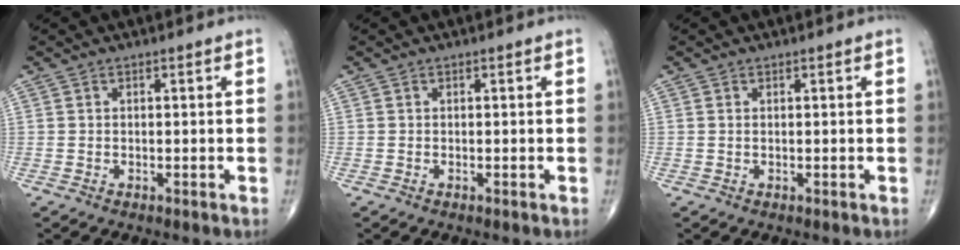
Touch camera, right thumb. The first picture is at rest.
{"total": 0.0}
{"total": 0.0}